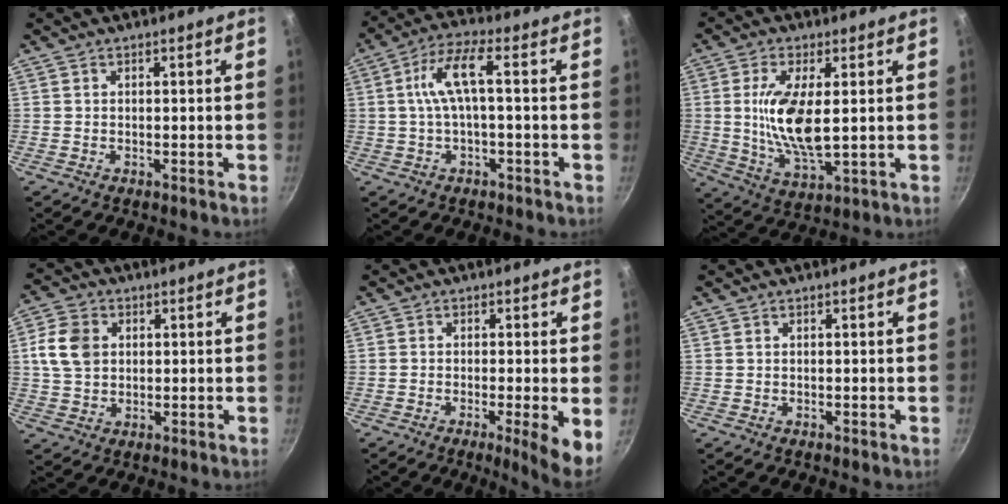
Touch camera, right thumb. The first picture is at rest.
{"total": 7.4, "force": [-0.2, 2.0, 7.1], "torque": [-0.153, 0.025, -0.004]}
{"total": 12.3, "force": [1.3, 4.7, 11.2], "torque": [-0.216, -0.014, 0.029]}
{"total": 8.2, "force": [1.7, 6.3, 5.0], "torque": [-0.081, 0.004, 0.026]}
{"total": 6.6, "force": [-1.7, 0.5, 6.3], "torque": [-0.088, -0.004, -0.028]}
{"total": 0.0}